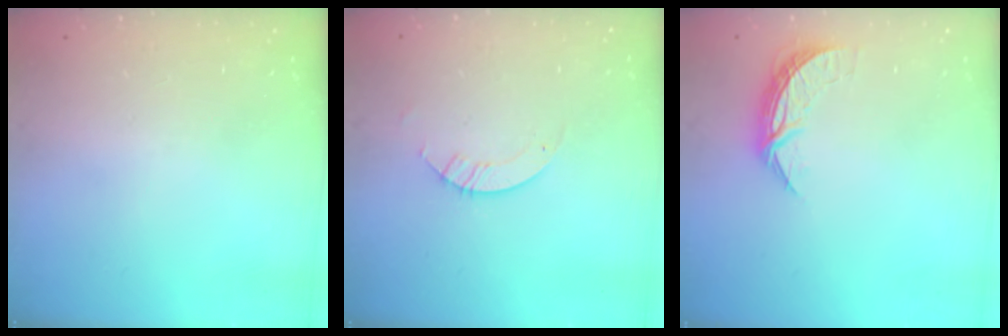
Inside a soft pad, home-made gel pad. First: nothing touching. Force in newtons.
{"total": 2.8, "press": 2.8, "slide": 0.2}
{"total": 6.8, "press": 6.8, "slide": 0.5}